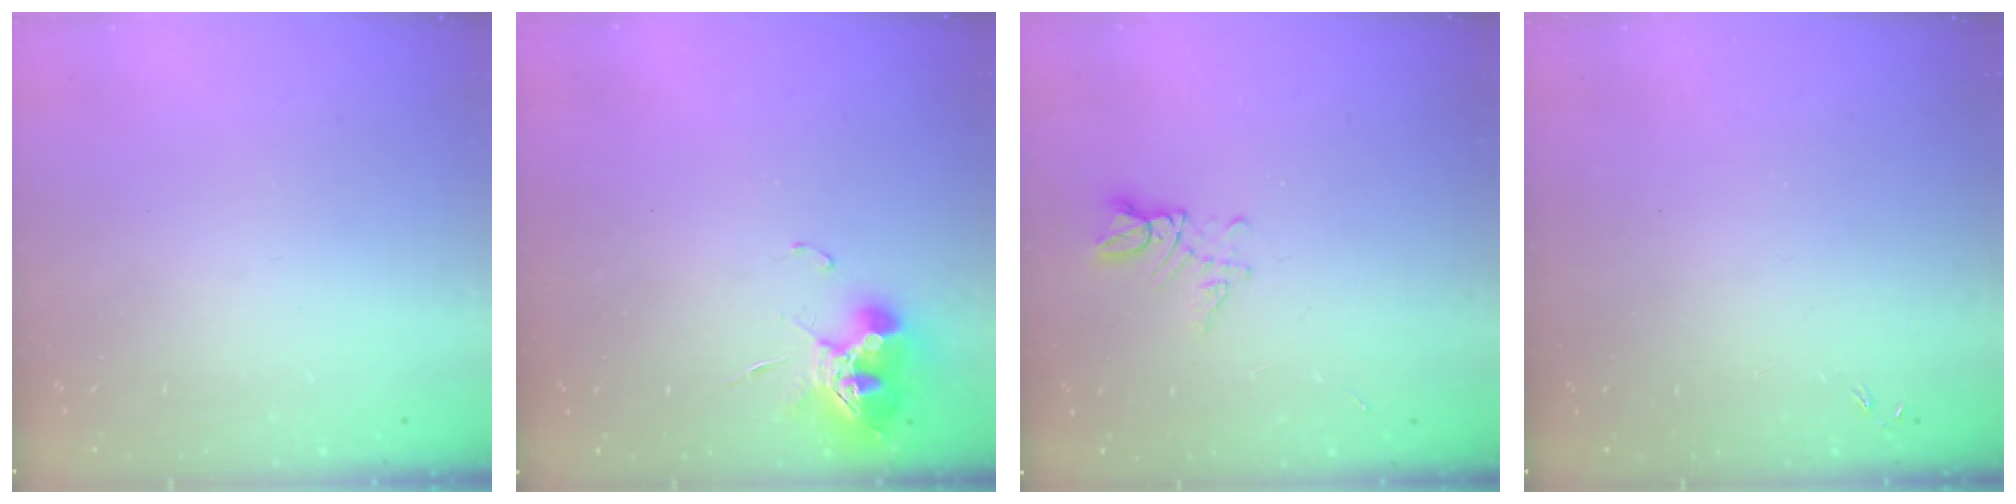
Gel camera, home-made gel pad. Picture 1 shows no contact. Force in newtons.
{"total": 10.1, "press": 10.0, "slide": 0.5}
{"total": 3.7, "press": 3.7, "slide": 0.5}
{"total": 0.0}